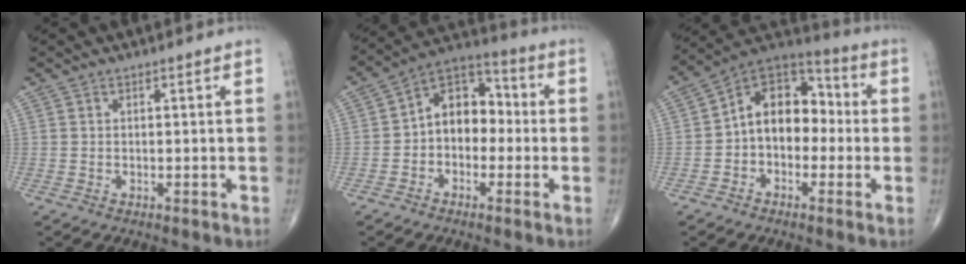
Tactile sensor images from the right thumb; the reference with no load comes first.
{"total": 10.5, "force": [-0.8, 7.6, 7.2], "torque": [-0.076, 0.044, -0.032]}
{"total": 13.0, "force": [-1.0, 9.1, 9.2], "torque": [-0.106, 0.049, -0.034]}